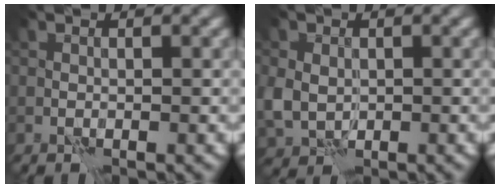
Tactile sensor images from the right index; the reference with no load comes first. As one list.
[{"total": 3.6, "force": [-0.2, 3.0, 2.0], "torque": [-0.051, -0.008, -0.005]}]